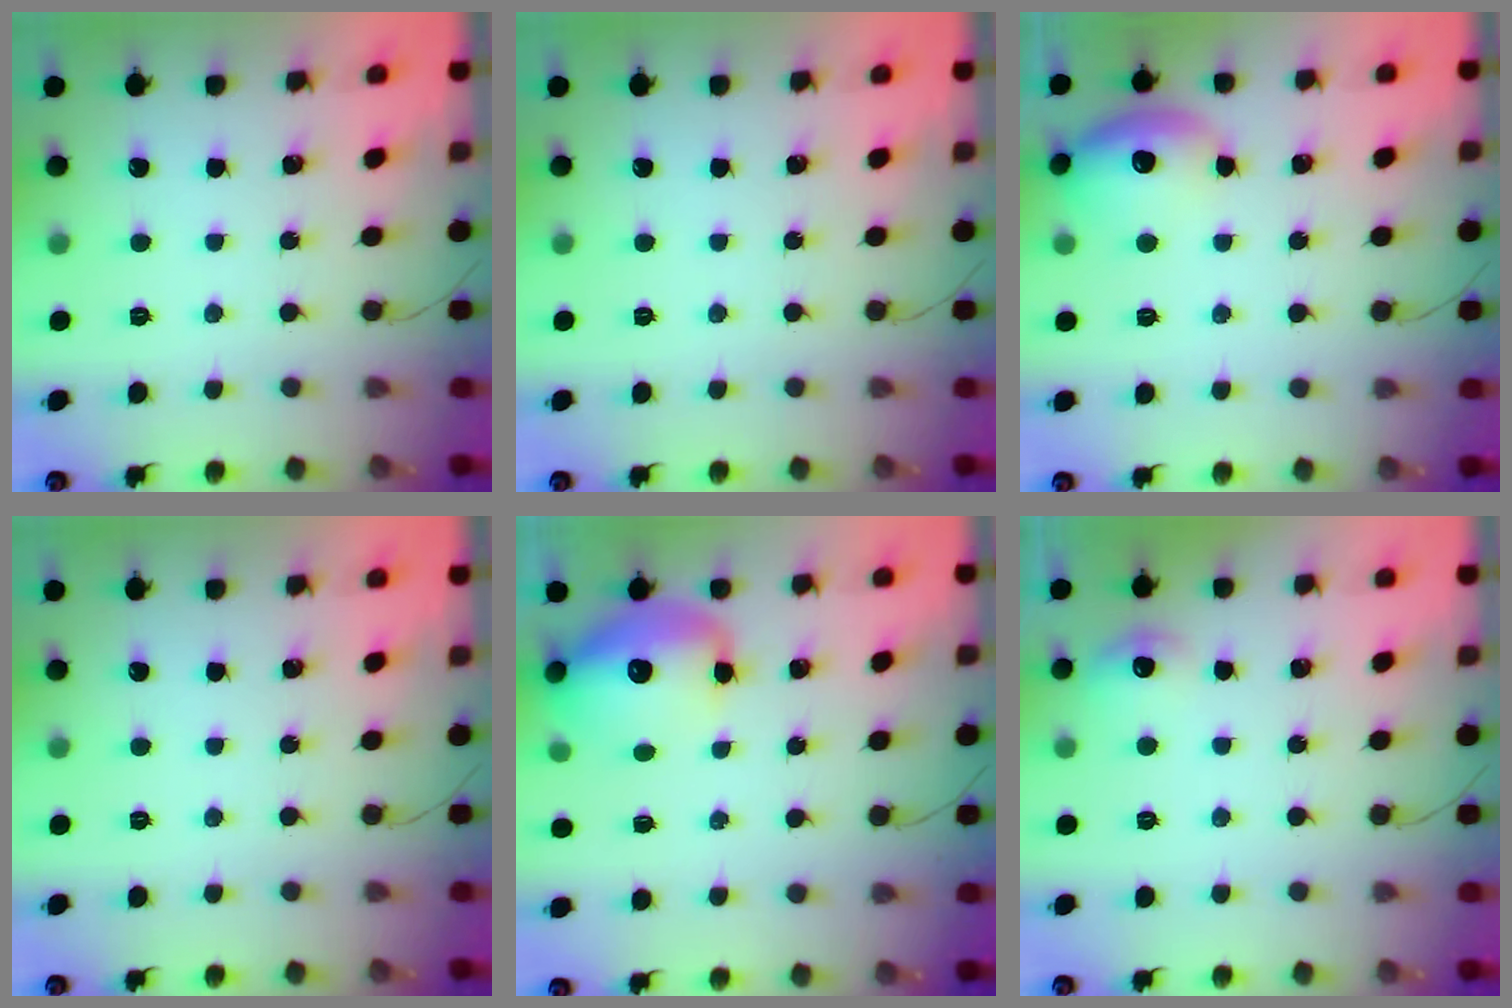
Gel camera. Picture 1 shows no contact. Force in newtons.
{"total": 0.0}
{"total": 11.8, "press": 11.7, "slide": 1.6}
{"total": 0.0}
{"total": 14.2, "press": 13.7, "slide": 3.7}
{"total": 6.9, "press": 6.8, "slide": 1.3}